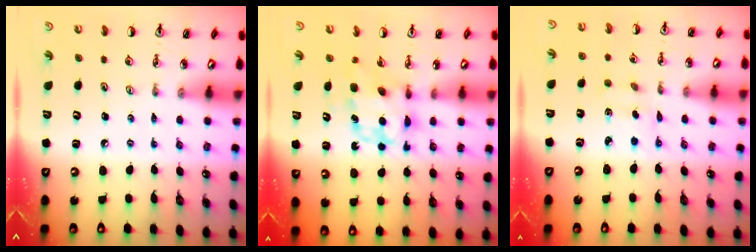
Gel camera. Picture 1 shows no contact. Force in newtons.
{"total": 6.7, "press": 6.7, "slide": 0.2}
{"total": 1.8, "press": 1.7, "slide": 0.6}